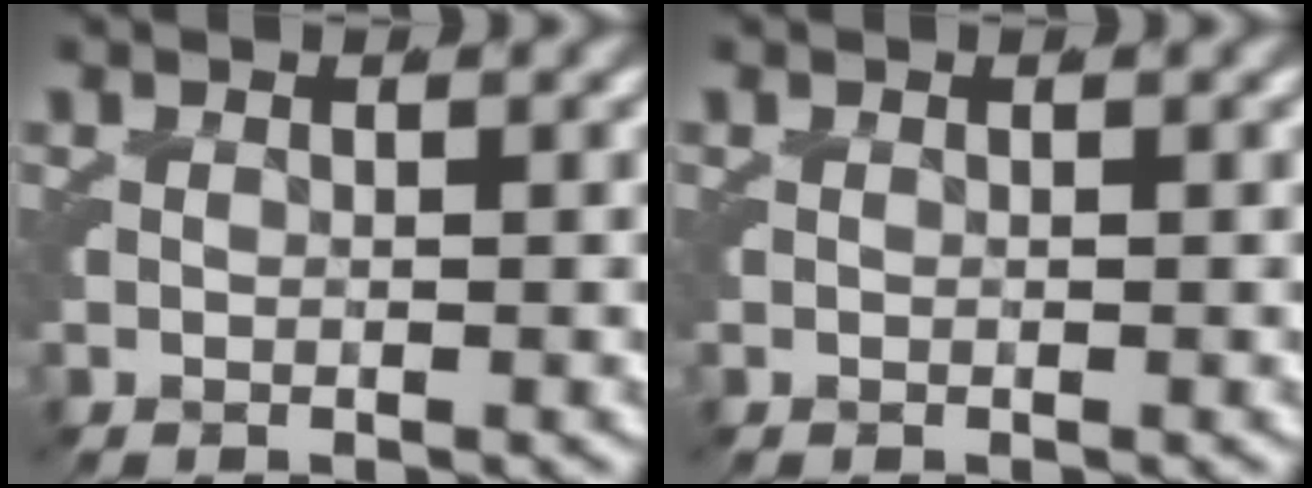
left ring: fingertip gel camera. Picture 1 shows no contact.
{"total": 0.0}